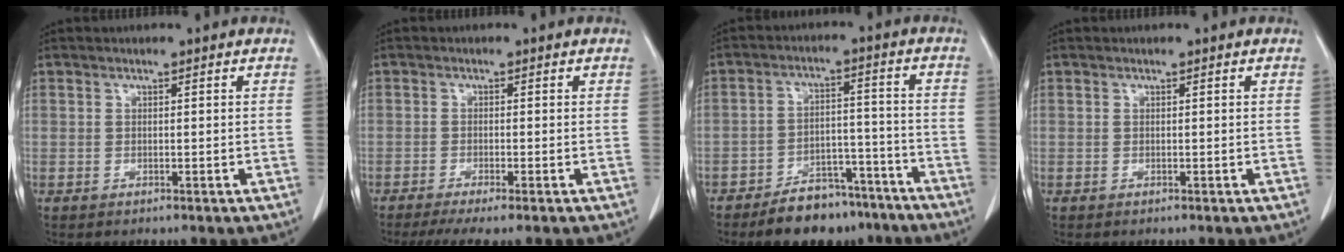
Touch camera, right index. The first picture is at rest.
{"total": 5.3, "force": [-4.1, 0.1, 3.4], "torque": [-0.051, -0.010, -0.065]}
{"total": 10.4, "force": [-8.3, 4.9, 4.0], "torque": [-0.045, 0.024, -0.130]}
{"total": 0.0}